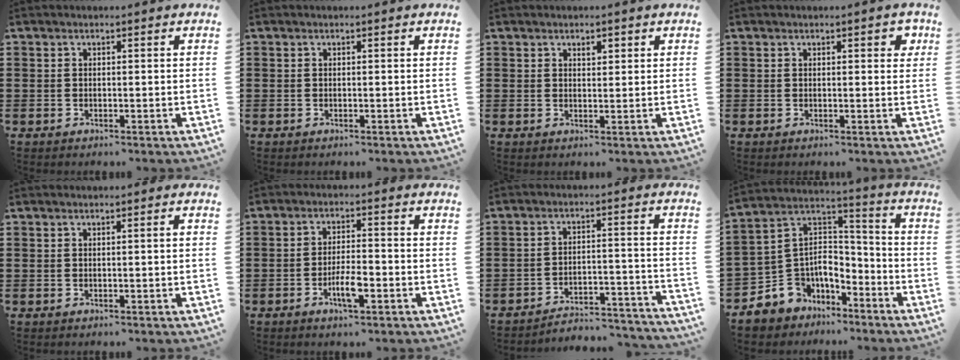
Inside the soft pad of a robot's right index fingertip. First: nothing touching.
{"total": 0.0}
{"total": 1.3, "force": [0.8, 0.7, 0.7], "torque": [-0.016, 0.004, 0.013]}
{"total": 1.5, "force": [0.5, 0.7, 1.2], "torque": [-0.007, 0.000, 0.003]}
{"total": 0.6, "force": [-0.1, -0.1, 0.6], "torque": [-0.009, -0.001, -0.003]}
{"total": 5.0, "force": [-2.1, 1.4, 4.3], "torque": [-0.084, 0.000, -0.041]}
{"total": 4.2, "force": [-4.1, 0.2, 1.0], "torque": [-0.023, -0.005, -0.087]}
{"total": 6.1, "force": [-3.3, 5.2, 0.2], "torque": [-0.039, -0.009, -0.065]}